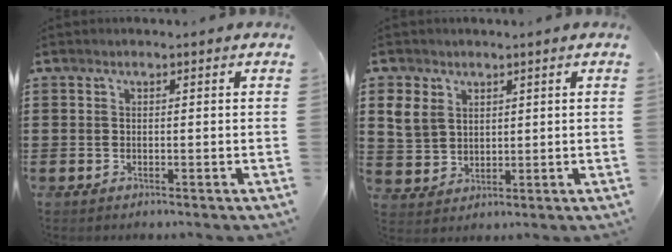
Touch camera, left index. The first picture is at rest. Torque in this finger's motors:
{"motor_torque": [1.06, 0.16, 0.35, 0.06]}